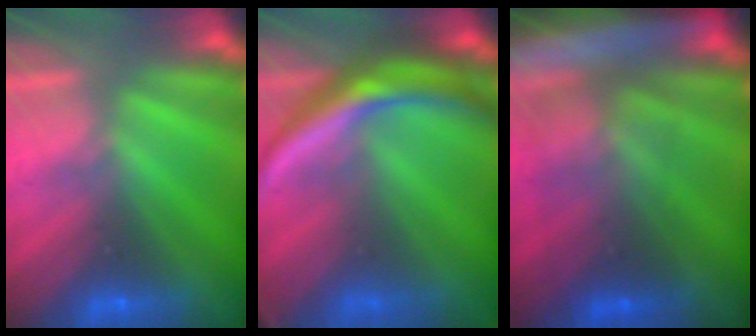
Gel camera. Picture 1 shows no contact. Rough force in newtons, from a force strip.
{"total": 7.6}
{"total": 7.6}